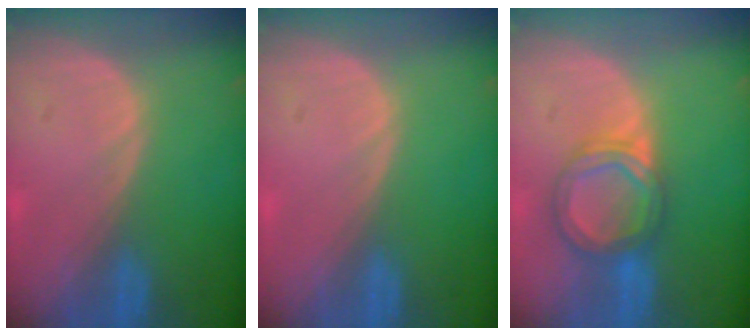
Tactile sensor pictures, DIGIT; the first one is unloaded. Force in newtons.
{"total": 0.0}
{"total": 6.3, "press": 5.8, "slide": 2.3}